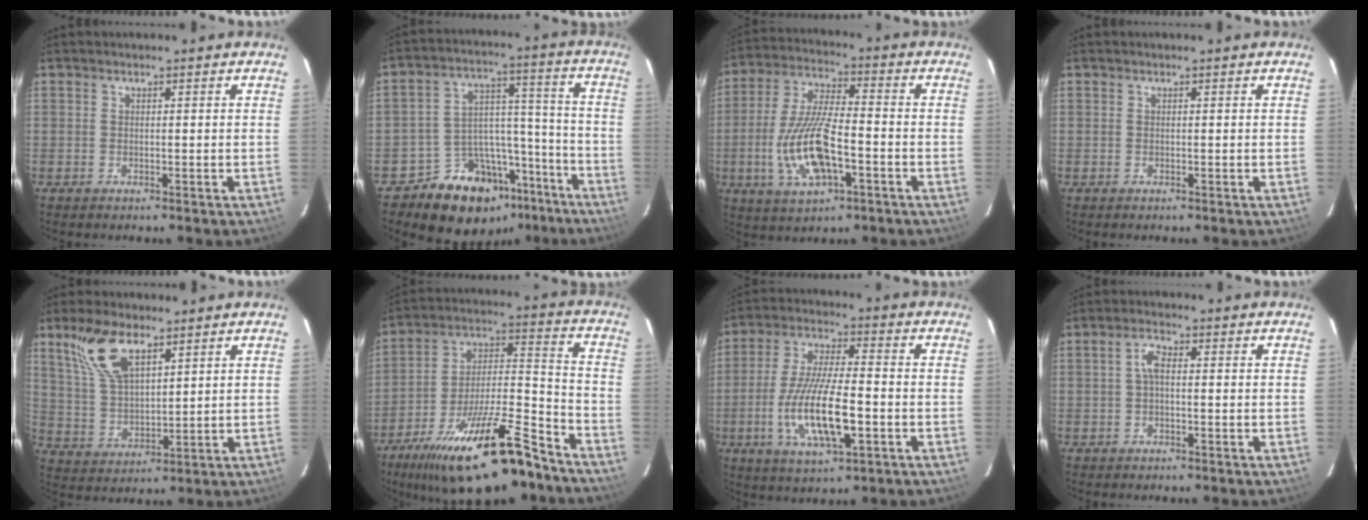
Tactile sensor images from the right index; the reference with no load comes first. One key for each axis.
{"total": 16.6, "fx": -12.3, "fy": 10.3, "fz": 4.3, "tx": -0.077, "ty": 0.074, "tz": -0.166}
{"total": 14.3, "fx": -4.4, "fy": 5.1, "fz": 12.7, "tx": -0.269, "ty": -0.004, "tz": -0.077}
{"total": 0.0}
{"total": 10.9, "fx": 6.5, "fy": 4.7, "fz": 7.3, "tx": -0.147, "ty": 0.014, "tz": 0.139}
{"total": 24.0, "fx": -17.7, "fy": 5.8, "fz": 15.2, "tx": -0.270, "ty": -0.016, "tz": -0.278}
{"total": 14.5, "fx": -4.2, "fy": 3.8, "fz": 13.4, "tx": -0.272, "ty": -0.011, "tz": -0.075}
{"total": 2.7, "fx": -0.1, "fy": 1.2, "fz": 2.4, "tx": -0.050, "ty": 0.010, "tz": -0.001}